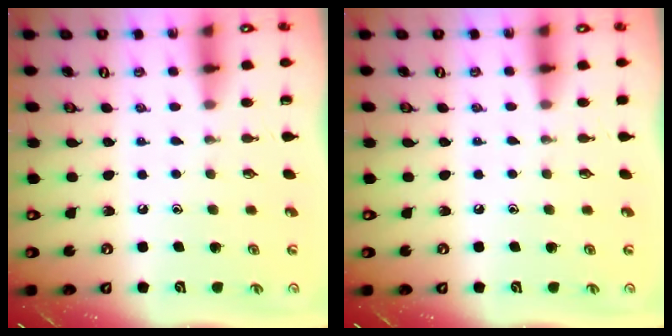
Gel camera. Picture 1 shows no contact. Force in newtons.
{"total": 2.3, "press": 2.3, "slide": 0.4}